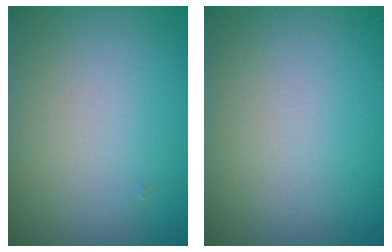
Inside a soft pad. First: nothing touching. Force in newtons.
{"total": 0.0}